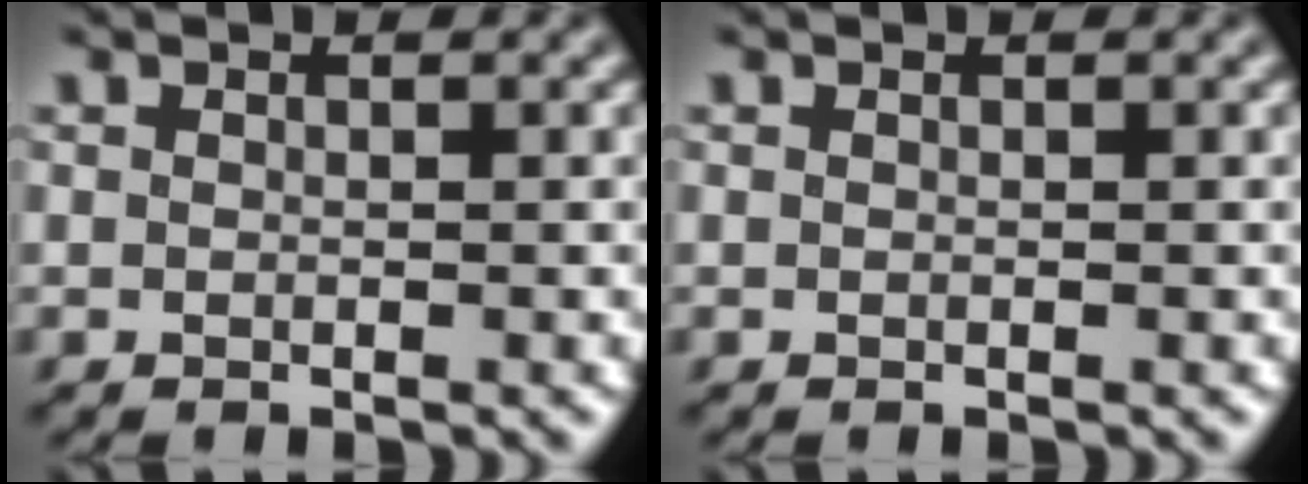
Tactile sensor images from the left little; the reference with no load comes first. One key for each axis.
{"total": 0.0}